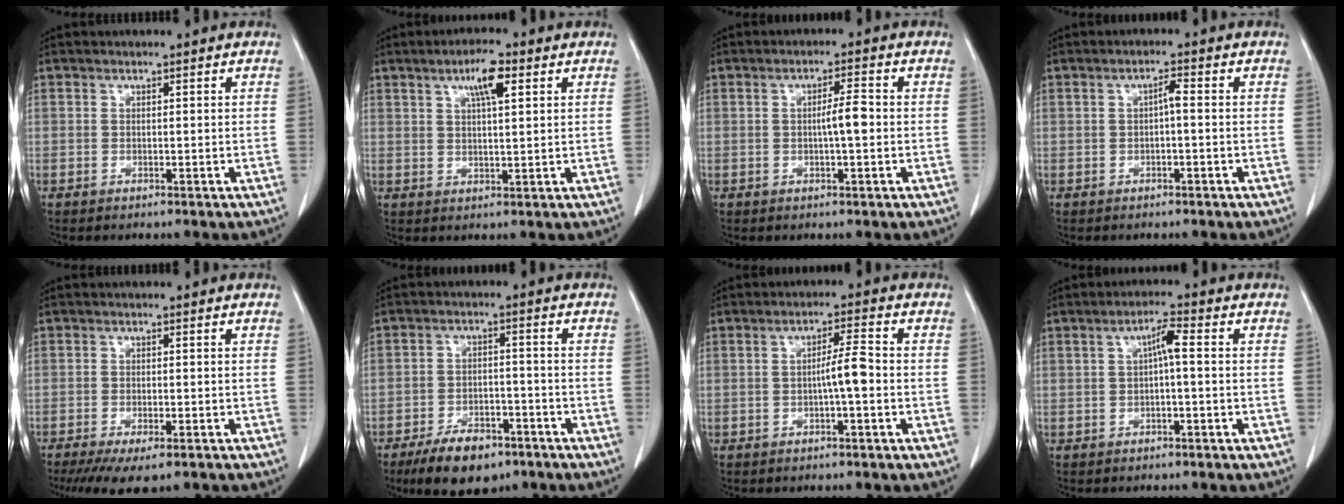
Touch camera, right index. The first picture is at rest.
{"total": 5.3, "force": [2.5, 0.9, 4.6], "torque": [-0.082, 0.005, 0.042]}
{"total": 3.4, "force": [-0.2, 0.3, 3.4], "torque": [-0.054, 0.005, -0.003]}
{"total": 1.8, "force": [-0.2, 0.3, 1.7], "torque": [-0.028, 0.004, -0.004]}
{"total": 9.4, "force": [-7.2, 2.2, 5.6], "torque": [-0.077, -0.013, -0.107]}
{"total": 9.4, "force": [-6.8, 4.0, 5.2], "torque": [-0.088, -0.005, -0.112]}
{"total": 4.0, "force": [-0.8, 0.1, 3.9], "torque": [-0.060, 0.008, -0.012]}
{"total": 3.2, "force": [0.1, 0.4, 3.2], "torque": [-0.056, 0.011, 0.002]}